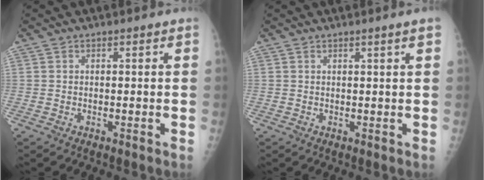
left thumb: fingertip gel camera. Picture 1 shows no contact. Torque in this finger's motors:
{"motor_torque": [-0.32, -0.10, 0.02, 0.15, 0.08]}